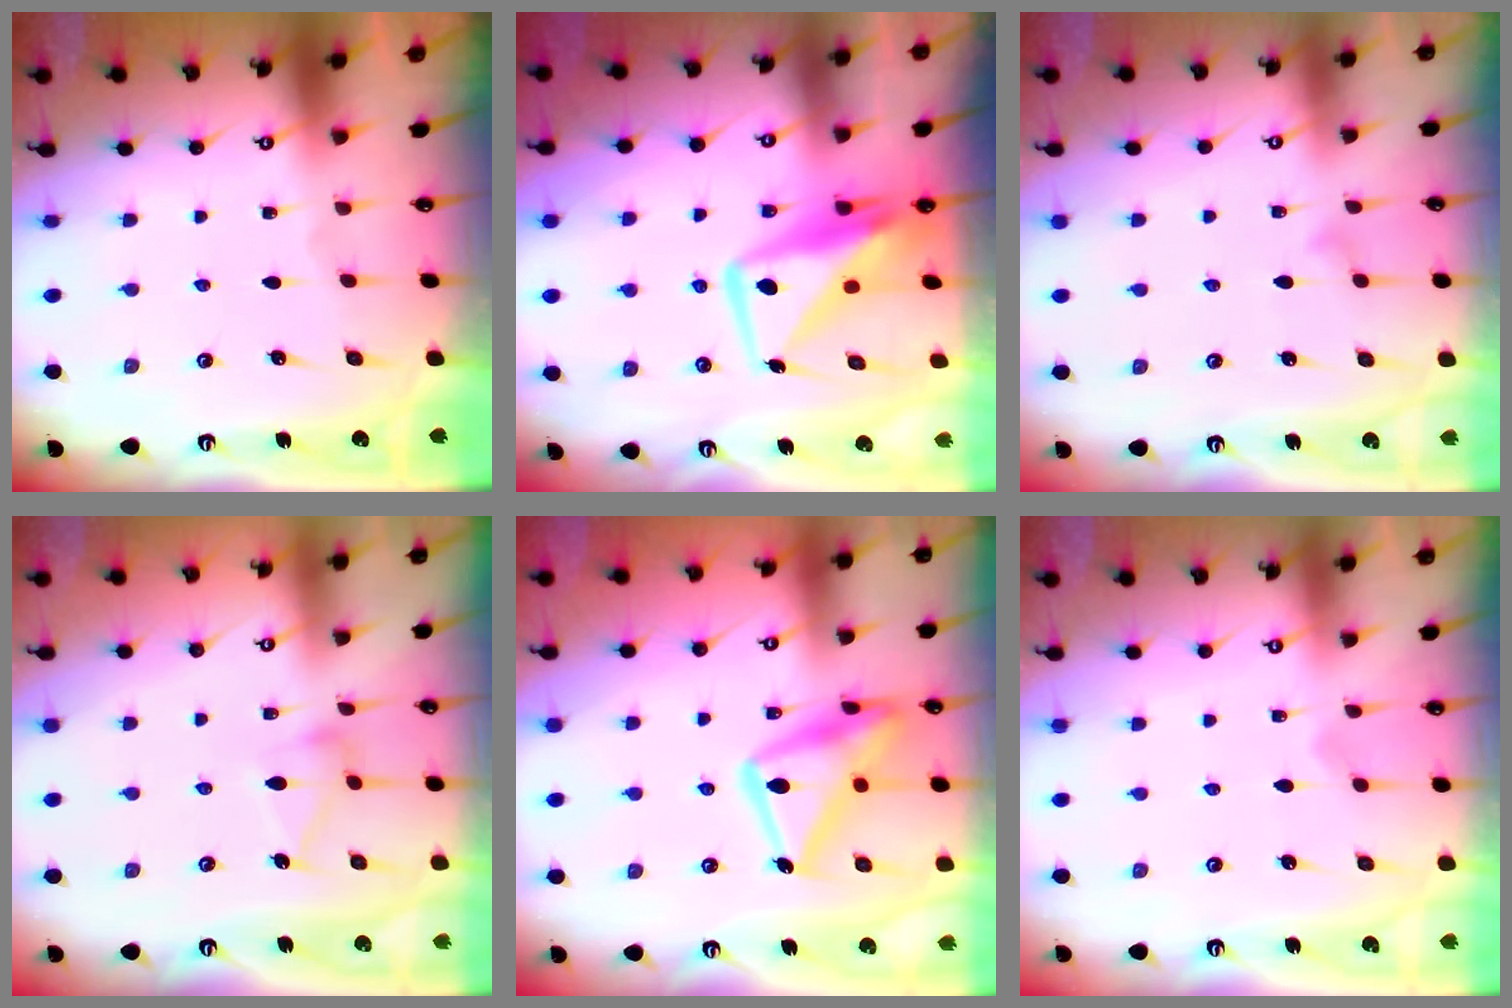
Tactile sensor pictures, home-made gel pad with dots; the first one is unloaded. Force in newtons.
{"total": 11.3, "press": 11.2, "slide": 0.8}
{"total": 4.7, "press": 4.7, "slide": 0.3}
{"total": 10.1, "press": 10.1, "slide": 0.4}
{"total": 19.3, "press": 19.3, "slide": 1.1}
{"total": 7.0, "press": 7.0, "slide": 0.5}